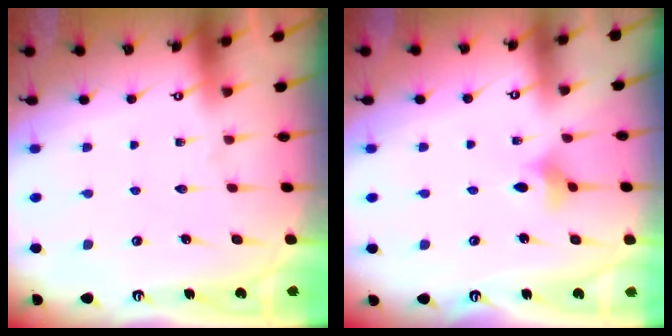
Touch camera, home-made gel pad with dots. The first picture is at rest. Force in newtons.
{"total": 4.7, "press": 4.7, "slide": 0.7}